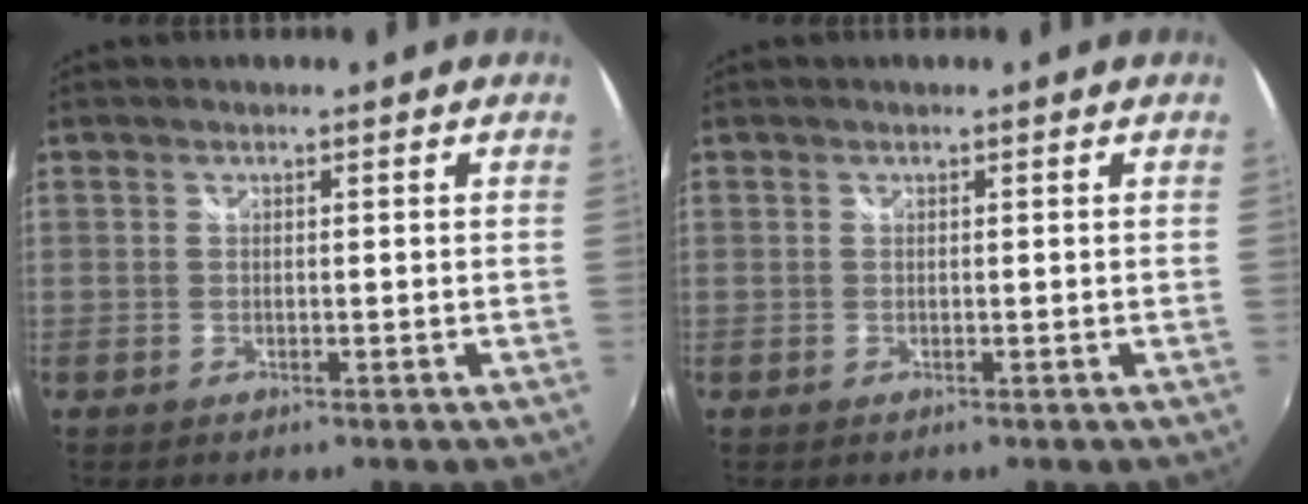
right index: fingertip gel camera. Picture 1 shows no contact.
{"total": 0.0}